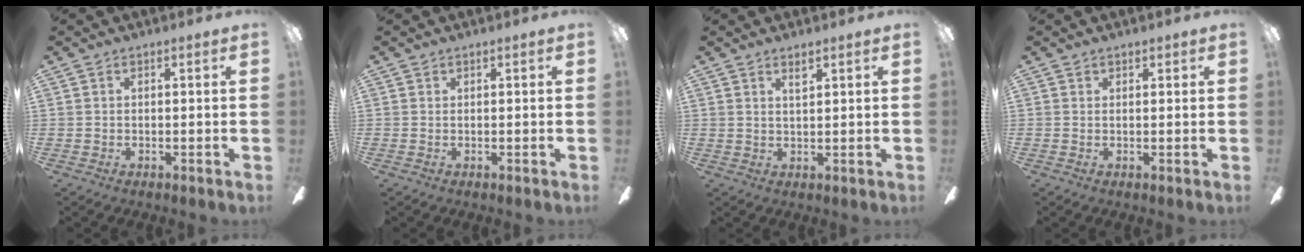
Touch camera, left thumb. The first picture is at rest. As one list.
[{"total": 0.0}, {"total": 2.4, "force": [1.7, 0.5, 1.6], "torque": [-0.028, -0.002, 0.028]}, {"total": 0.8, "force": [0.7, 0.3, 0.3], "torque": [0.001, -0.002, 0.010]}]